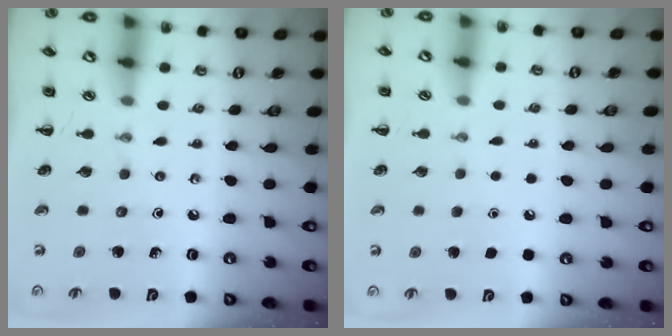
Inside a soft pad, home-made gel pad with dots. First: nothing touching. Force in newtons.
{"total": 1.8, "press": 1.8, "slide": 0.1}